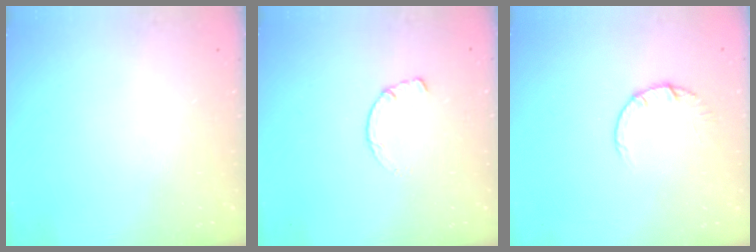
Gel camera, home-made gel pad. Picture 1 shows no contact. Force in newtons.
{"total": 1.8, "press": 1.7, "slide": 0.3}
{"total": 2.7, "press": 2.7, "slide": 0.4}